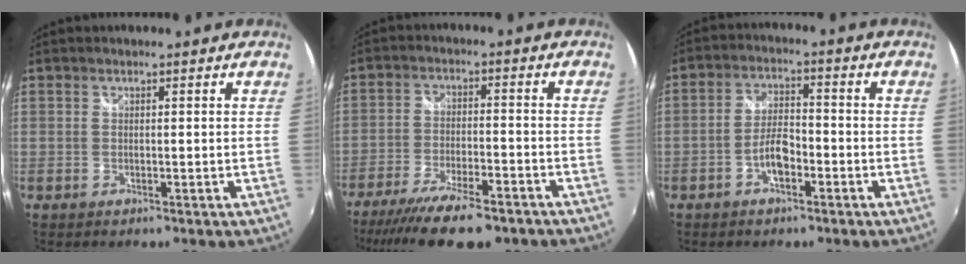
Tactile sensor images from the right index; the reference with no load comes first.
{"total": 16.3, "force": [-12.8, 3.9, 9.3], "torque": [-0.194, -0.038, -0.205]}
{"total": 5.2, "force": [-2.5, 2.0, 4.0], "torque": [-0.083, 0.013, -0.043]}